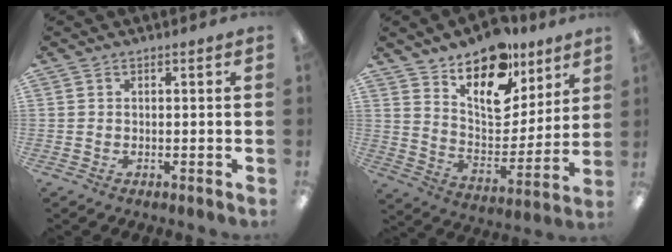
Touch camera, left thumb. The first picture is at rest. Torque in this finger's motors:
{"motor_torque": [0.38, 0.50, 0.00, -0.22, 0.13]}